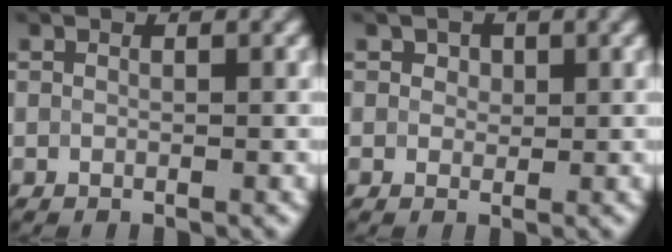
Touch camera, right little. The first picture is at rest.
{"total": 1.3, "force": [0.7, 1.0, 0.6], "torque": [-0.008, 0.004, 0.004]}